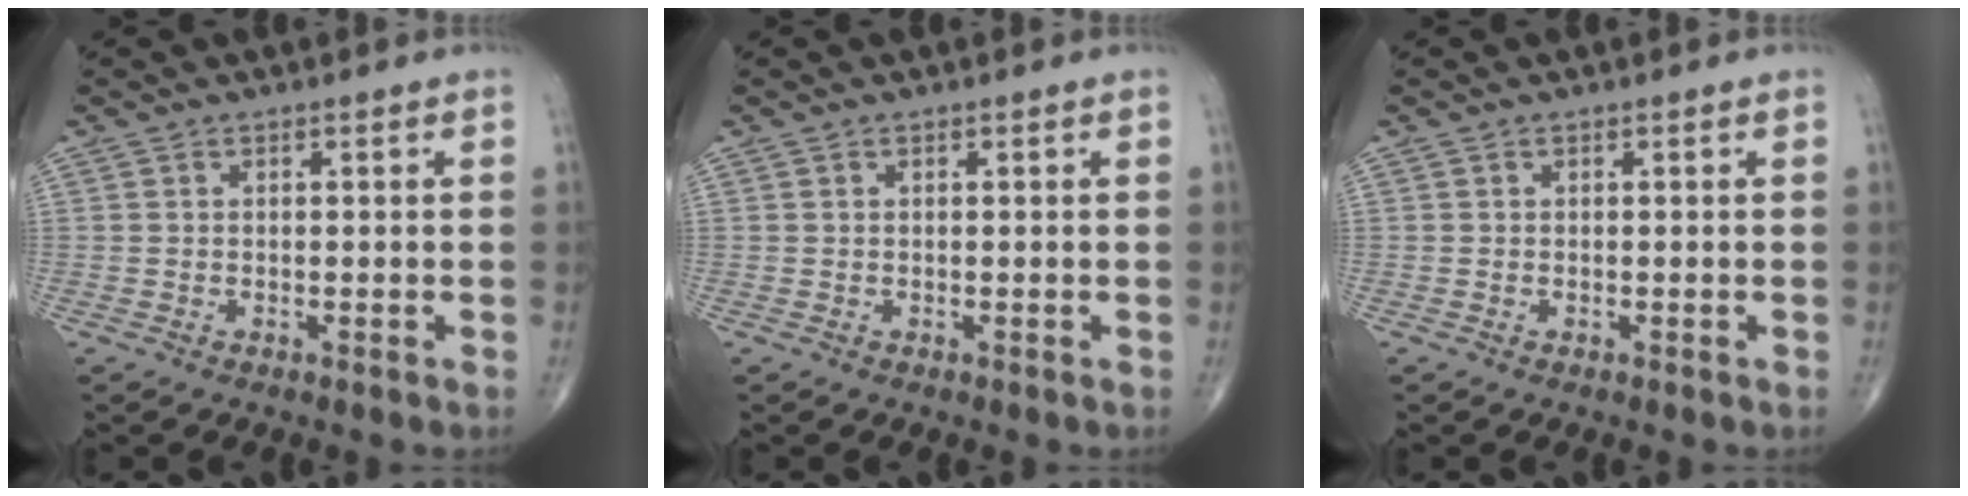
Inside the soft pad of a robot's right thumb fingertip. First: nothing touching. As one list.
[{"total": 0.0}, {"total": 0.0}]